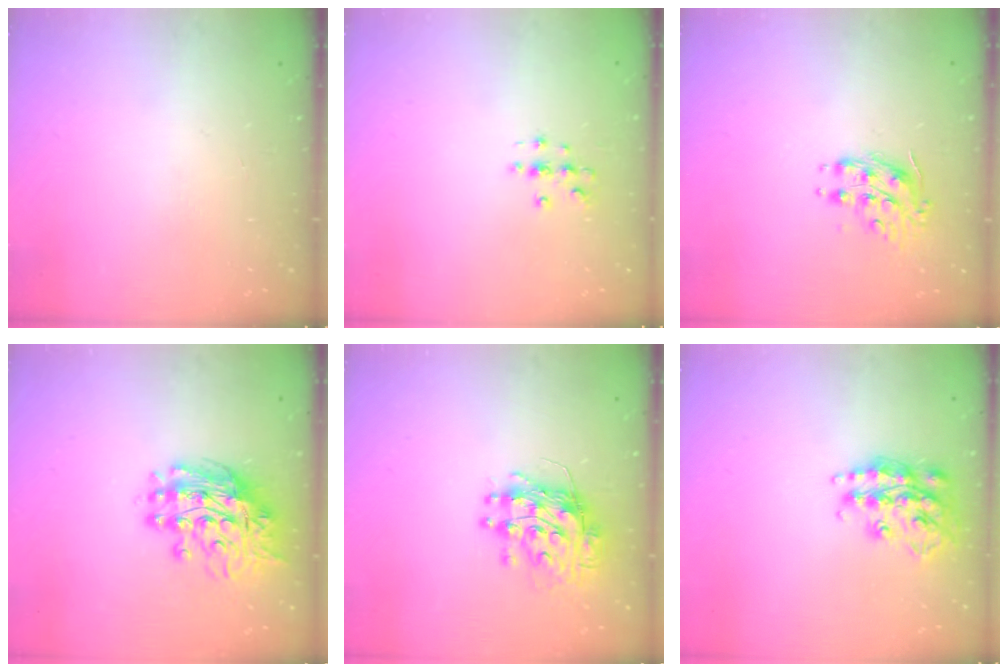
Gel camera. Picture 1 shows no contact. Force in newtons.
{"total": 3.0, "press": 3.0, "slide": 0.3}
{"total": 8.7, "press": 8.7, "slide": 0.5}
{"total": 14.5, "press": 14.4, "slide": 1.3}
{"total": 11.5, "press": 11.4, "slide": 1.3}
{"total": 17.5, "press": 17.5, "slide": 1.0}